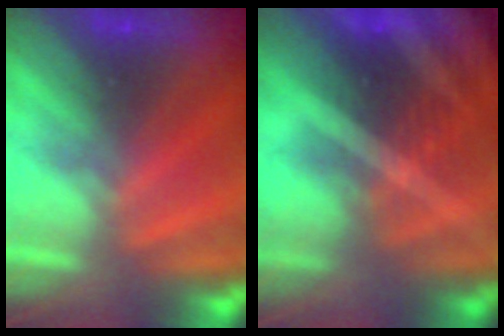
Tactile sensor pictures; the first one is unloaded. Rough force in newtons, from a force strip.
{"total": 9.1}